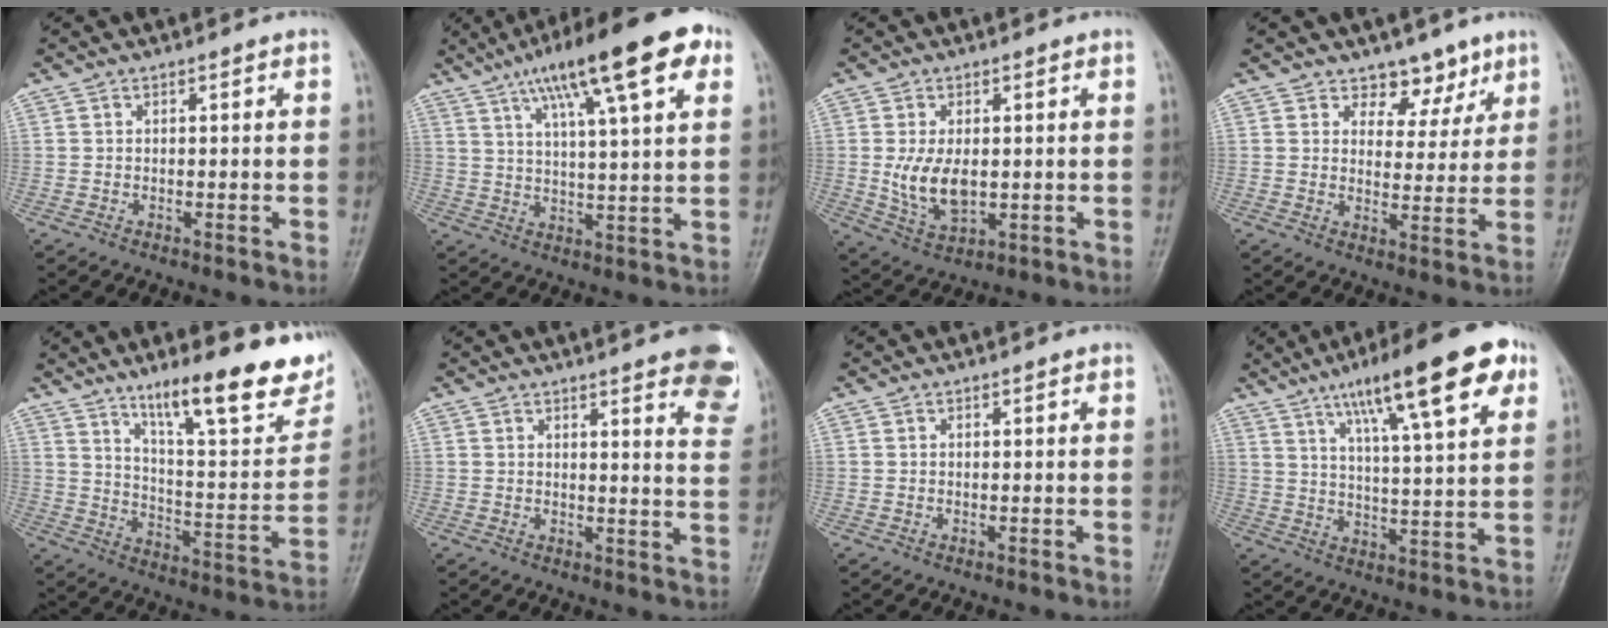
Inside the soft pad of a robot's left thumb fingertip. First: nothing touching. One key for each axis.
{"total": 19.0, "fx": 9.8, "fy": 4.3, "fz": 15.7, "tx": -0.229, "ty": 0.000, "tz": 0.150}
{"total": 8.1, "fx": 0.1, "fy": 4.7, "fz": 6.6, "tx": -0.117, "ty": -0.013, "tz": 0.013}
{"total": 6.1, "fx": 4.5, "fy": 3.8, "fz": 1.7, "tx": 0.016, "ty": -0.029, "tz": 0.069}
{"total": 22.1, "fx": 14.3, "fy": 5.3, "fz": 16.0, "tx": -0.191, "ty": -0.065, "tz": 0.223}
{"total": 13.4, "fx": 8.8, "fy": 3.0, "fz": 9.6, "tx": -0.089, "ty": -0.041, "tz": 0.087}
{"total": 0.0}
{"total": 19.6, "fx": 10.5, "fy": 4.2, "fz": 16.0, "tx": -0.222, "ty": -0.017, "tz": 0.161}